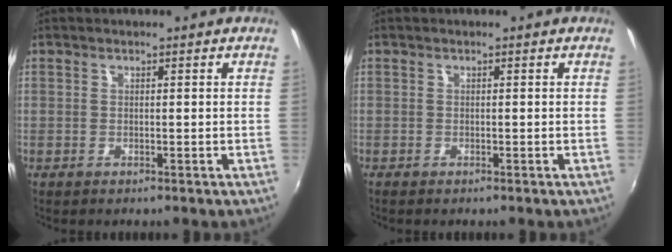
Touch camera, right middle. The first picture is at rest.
{"total": 0.0}